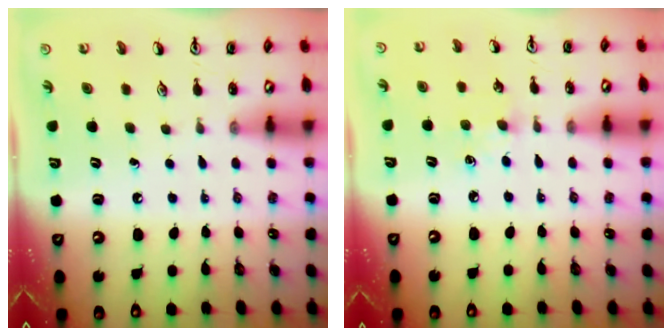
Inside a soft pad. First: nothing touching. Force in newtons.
{"total": 6.3, "press": 6.2, "slide": 0.7}